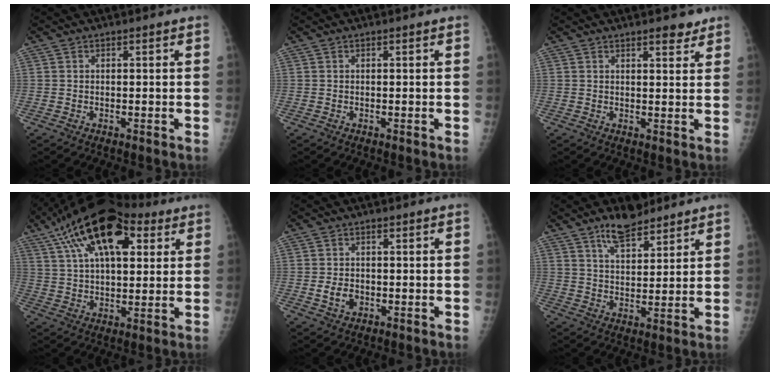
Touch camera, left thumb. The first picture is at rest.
{"total": 0.0}
{"total": 3.3, "force": [2.5, 1.1, 1.7], "torque": [-0.010, -0.015, 0.032]}
{"total": 20.7, "force": [9.9, 9.9, 15.2], "torque": [-0.249, 0.001, 0.165]}
{"total": 2.9, "force": [-0.4, 2.2, 1.9], "torque": [-0.026, 0.000, -0.003]}
{"total": 8.5, "force": [6.4, 3.4, 4.5], "torque": [-0.054, -0.039, 0.111]}